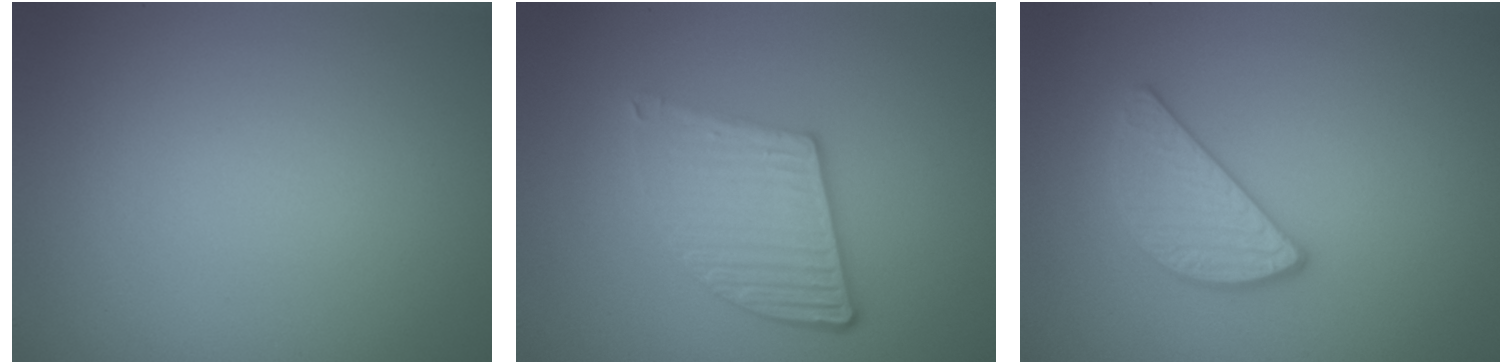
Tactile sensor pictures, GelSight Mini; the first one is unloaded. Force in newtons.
{"total": 4.1, "press": 3.3, "slide": 2.4}
{"total": 2.8, "press": 2.7, "slide": 0.4}